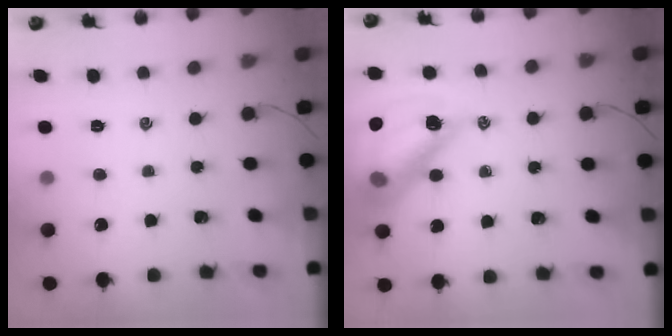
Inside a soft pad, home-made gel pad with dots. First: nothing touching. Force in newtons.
{"total": 20.1, "press": 19.8, "slide": 3.2}